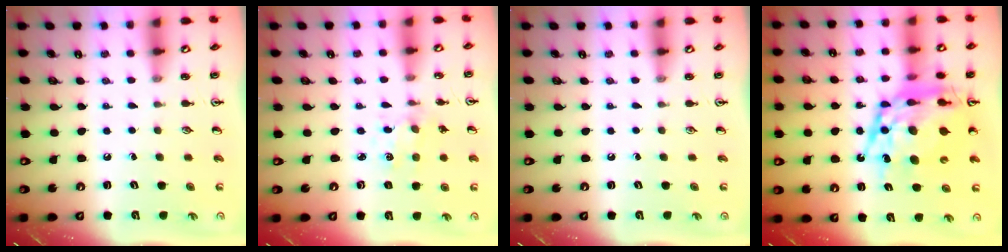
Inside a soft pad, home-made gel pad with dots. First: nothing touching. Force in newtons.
{"total": 1.1, "press": 1.1, "slide": 0.3}
{"total": 0.0}
{"total": 21.4, "press": 21.3, "slide": 2.0}